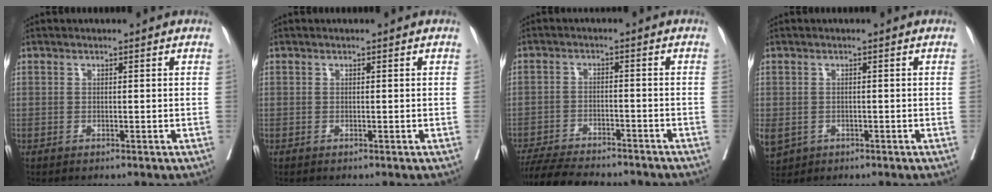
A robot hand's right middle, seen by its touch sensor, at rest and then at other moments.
{"total": 0.0}
{"total": 13.7, "force": [-12.3, 2.5, 5.5], "torque": [-0.102, -0.013, -0.178]}
{"total": 6.5, "force": [-2.5, 5.4, 2.4], "torque": [-0.075, -0.007, -0.031]}